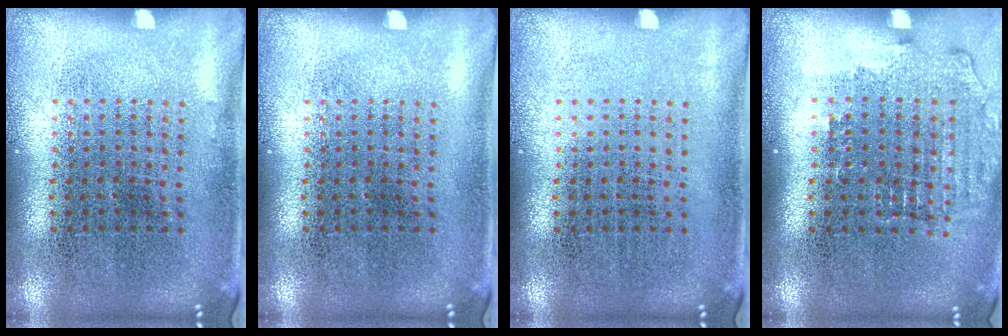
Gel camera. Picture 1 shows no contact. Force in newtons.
{"total": 0.0}
{"total": 0.0}
{"total": 1.6, "press": 1.4, "slide": 0.6}